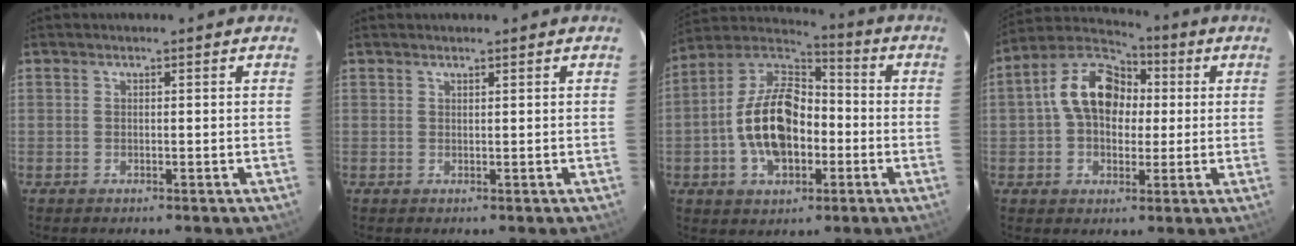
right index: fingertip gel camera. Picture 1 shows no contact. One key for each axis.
{"total": 0.7, "fx": 0.6, "fy": -0.1, "fz": 0.2, "tx": -0.007, "ty": -0.002, "tz": 0.010}
{"total": 16.7, "fx": -3.4, "fy": 9.9, "fz": 13.1, "tx": -0.255, "ty": 0.020, "tz": -0.058}
{"total": 13.0, "fx": 1.5, "fy": 9.3, "fz": 9.0, "tx": -0.173, "ty": 0.039, "tz": 0.020}